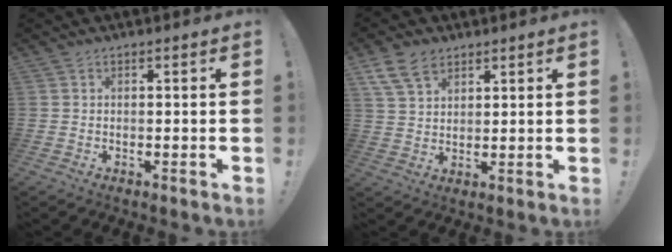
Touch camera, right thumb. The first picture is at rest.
{"total": 8.8, "force": [5.3, 5.6, 4.2], "torque": [-0.081, -0.012, 0.106]}